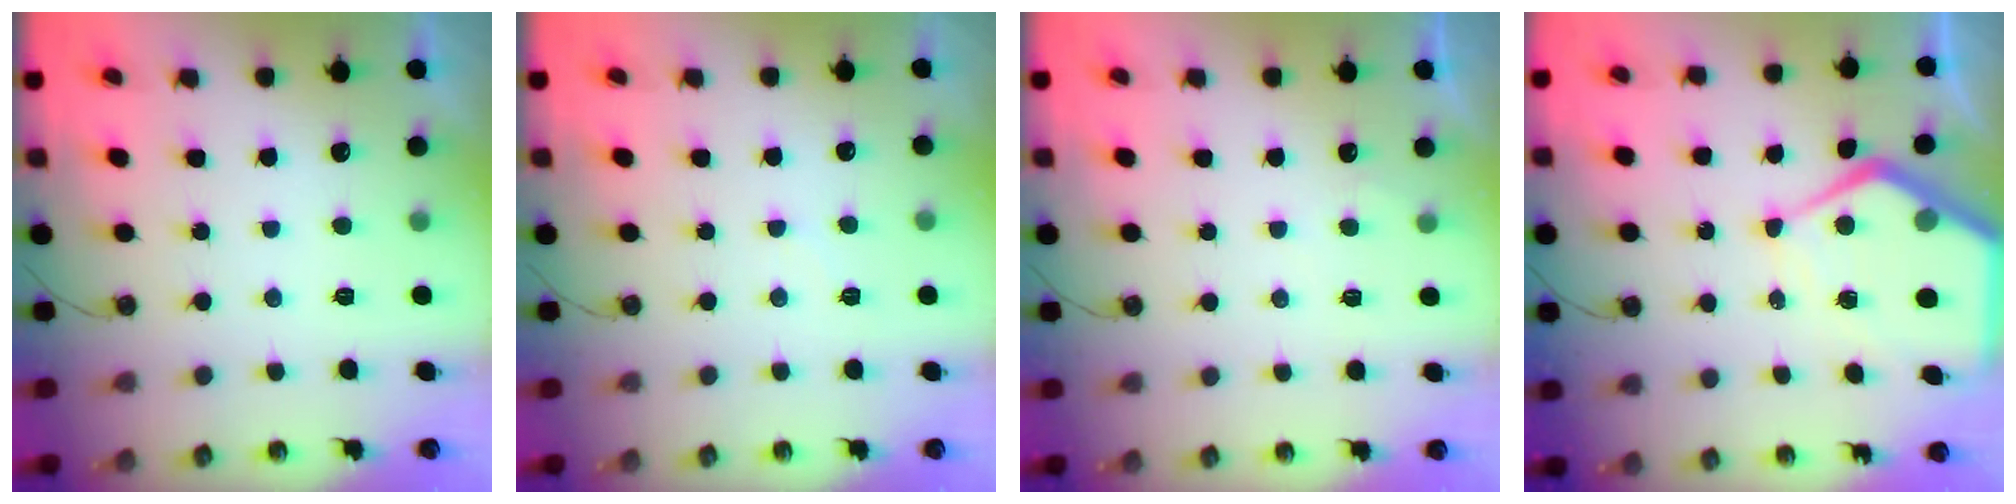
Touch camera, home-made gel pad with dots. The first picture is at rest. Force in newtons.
{"total": 4.8, "press": 4.8, "slide": 0.6}
{"total": 2.8, "press": 2.8, "slide": 0.3}
{"total": 13.8, "press": 13.7, "slide": 1.3}